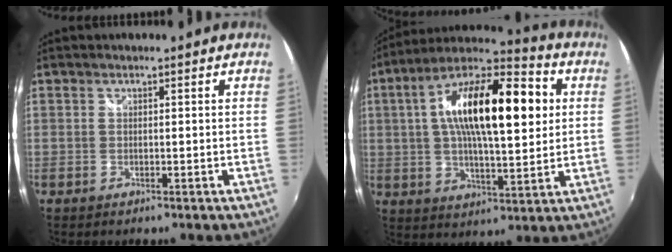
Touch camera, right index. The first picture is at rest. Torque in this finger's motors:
{"motor_torque": [1.32, 0.46, 0.62, 0.21]}